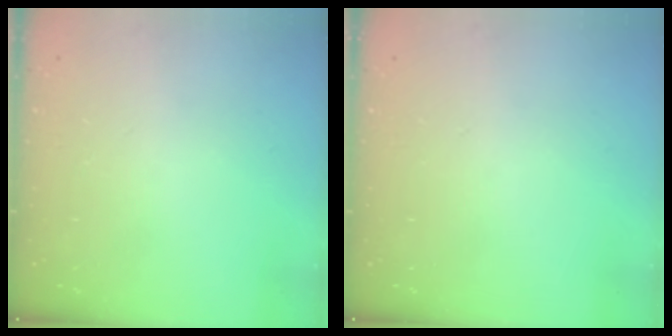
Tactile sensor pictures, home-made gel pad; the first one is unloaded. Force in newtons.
{"total": 0.0}